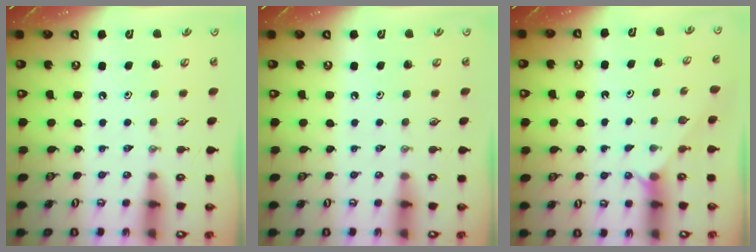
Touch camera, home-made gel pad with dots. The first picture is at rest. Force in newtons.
{"total": 0.0}
{"total": 1.8, "press": 1.8, "slide": 0.2}